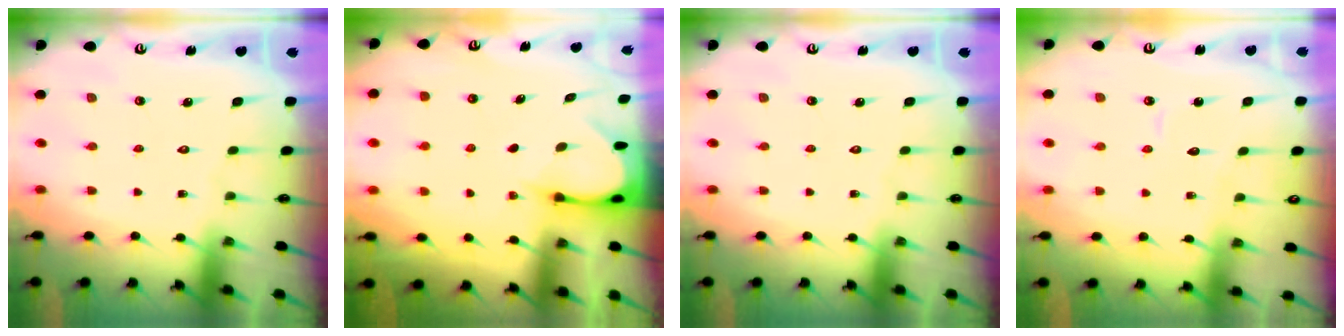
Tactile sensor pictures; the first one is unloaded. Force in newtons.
{"total": 3.6, "press": 3.6, "slide": 0.3}
{"total": 0.0}
{"total": 4.8, "press": 4.7, "slide": 0.4}